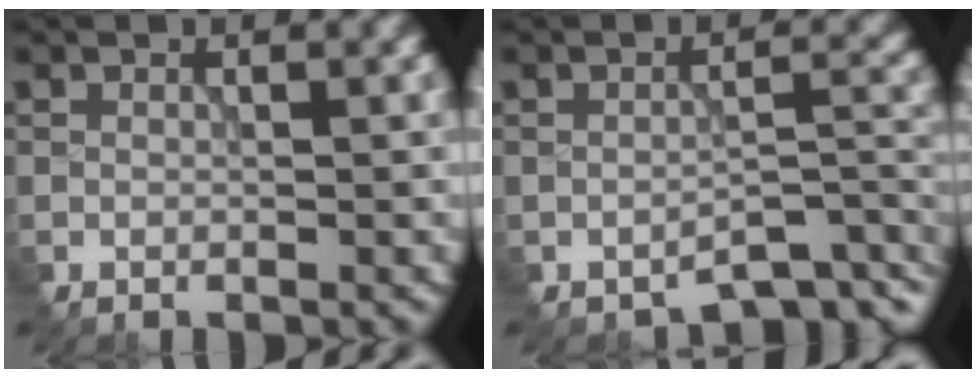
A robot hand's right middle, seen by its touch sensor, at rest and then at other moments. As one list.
[{"total": 4.1, "force": [-3.4, 1.2, 1.8], "torque": [-0.022, -0.004, -0.051]}]